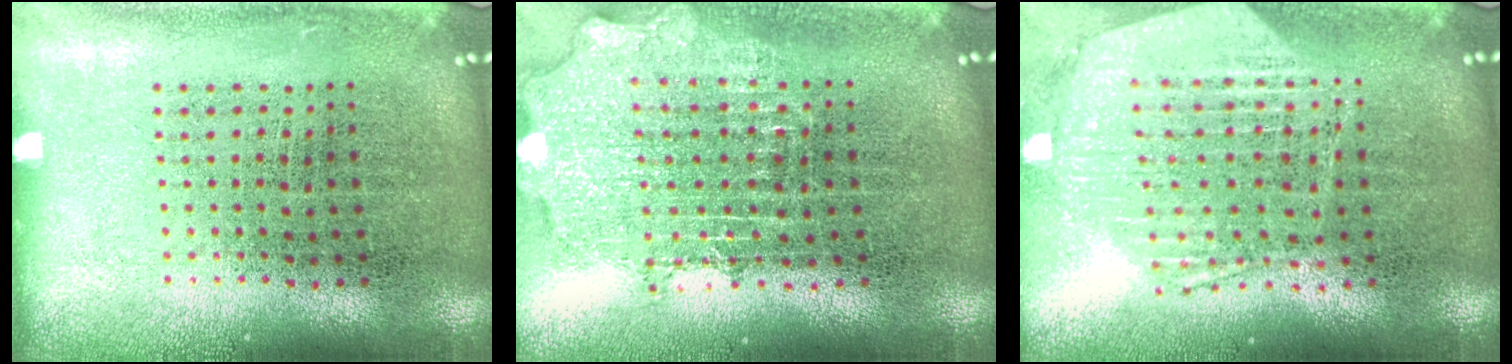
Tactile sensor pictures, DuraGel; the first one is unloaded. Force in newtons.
{"total": 2.0, "press": 1.6, "slide": 1.2}
{"total": 1.2, "press": 1.2, "slide": 0.2}